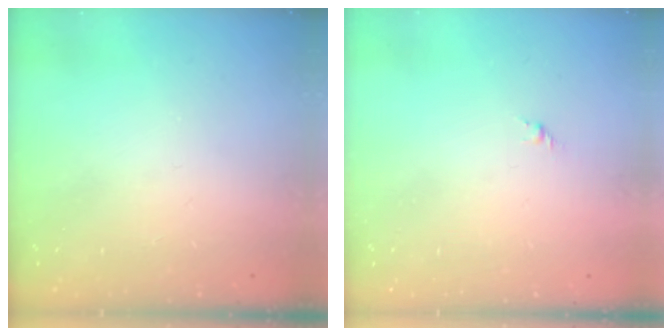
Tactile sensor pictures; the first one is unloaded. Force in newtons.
{"total": 1.6, "press": 1.5, "slide": 0.6}